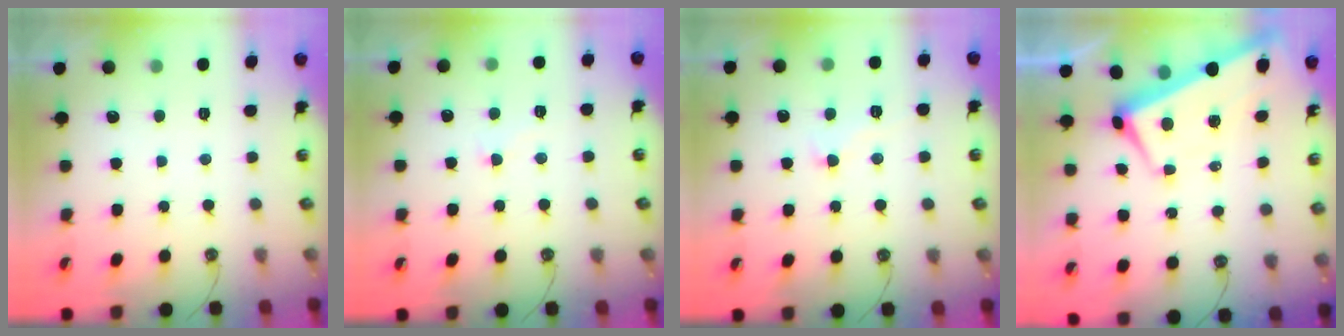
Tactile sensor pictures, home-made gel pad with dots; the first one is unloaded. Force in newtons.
{"total": 4.6, "press": 4.5, "slide": 0.7}
{"total": 2.2, "press": 2.1, "slide": 0.6}
{"total": 1.2, "press": 0.3, "slide": 1.1}